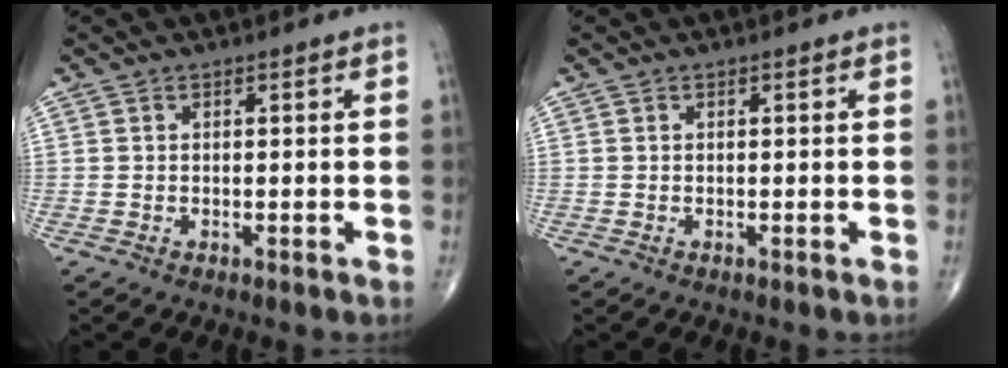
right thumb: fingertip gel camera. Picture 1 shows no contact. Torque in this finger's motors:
{"motor_torque": [-0.04, 0.05, -0.12, 0.02, 0.02]}